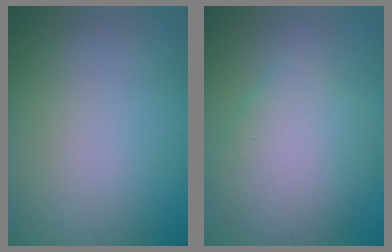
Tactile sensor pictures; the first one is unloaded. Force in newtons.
{"total": 6.0, "press": 6.0, "slide": 0.2}